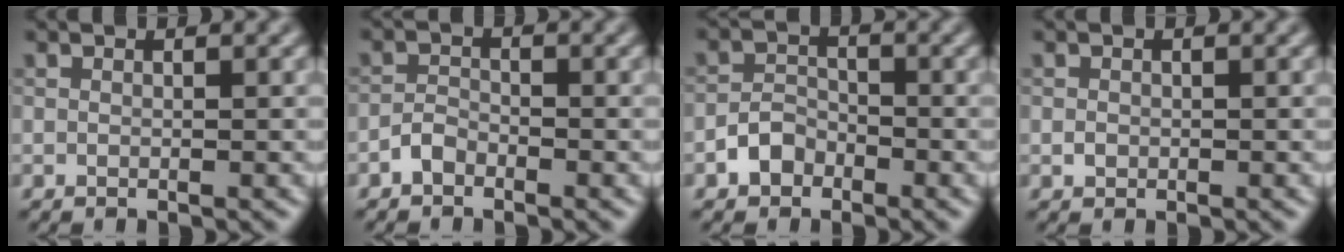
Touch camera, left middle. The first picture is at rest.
{"total": 1.4, "force": [-1.1, 0.7, 0.6], "torque": [-0.008, 0.006, -0.024]}
{"total": 2.4, "force": [-1.5, 1.6, 0.8], "torque": [-0.012, 0.009, -0.032]}
{"total": 0.6, "force": [-0.1, 0.6, 0.2], "torque": [-0.001, -0.003, -0.003]}